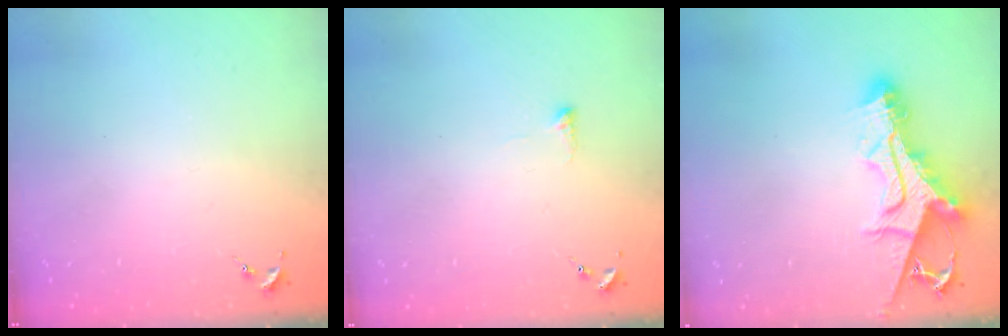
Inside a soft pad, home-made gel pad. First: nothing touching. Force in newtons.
{"total": 3.9, "press": 3.8, "slide": 1.0}
{"total": 15.2, "press": 15.1, "slide": 0.7}